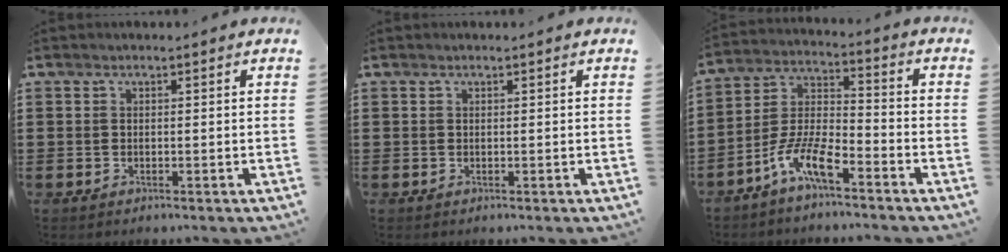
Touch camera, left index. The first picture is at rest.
{"total": 0.0}
{"total": 9.0, "force": [-6.8, 1.8, 5.6], "torque": [-0.130, -0.004, -0.135]}